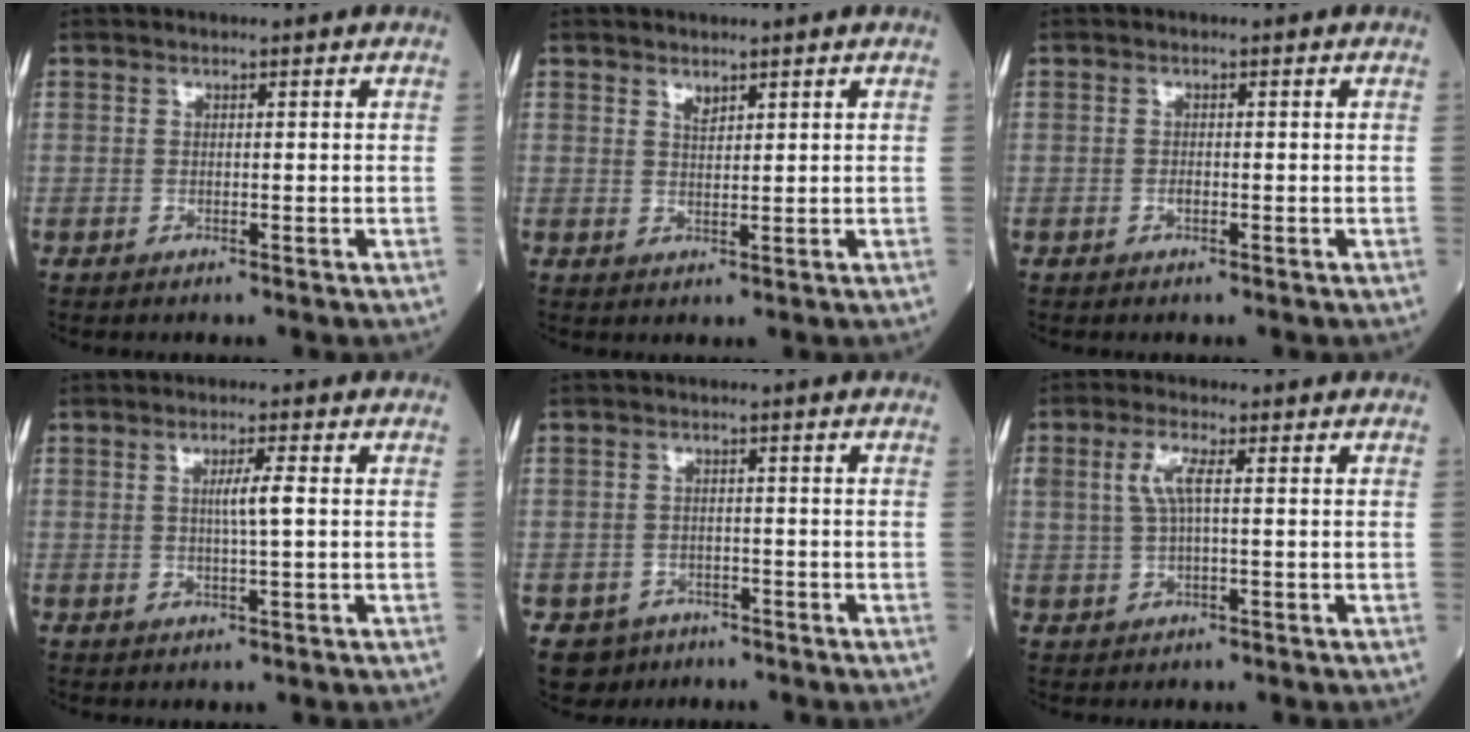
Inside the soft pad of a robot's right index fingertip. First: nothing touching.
{"total": 1.5, "force": [1.2, 0.5, 0.7], "torque": [-0.013, -0.003, 0.022]}
{"total": 0.7, "force": [-0.3, 0.3, 0.5], "torque": [-0.013, 0.000, -0.006]}
{"total": 3.4, "force": [0.5, -0.5, 3.3], "torque": [-0.063, -0.003, 0.007]}
{"total": 3.9, "force": [-2.5, 3.0, 0.1], "torque": [-0.001, 0.008, -0.034]}
{"total": 3.8, "force": [0.8, 0.8, 3.6], "torque": [-0.081, 0.010, 0.017]}